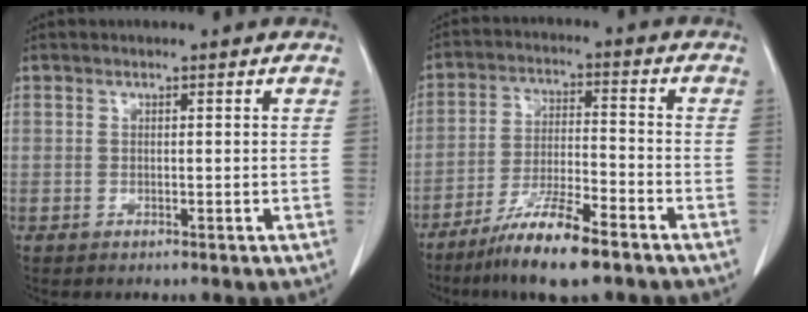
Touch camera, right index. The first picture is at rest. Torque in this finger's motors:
{"motor_torque": [0.64, -0.69, 0.56, 0.15]}